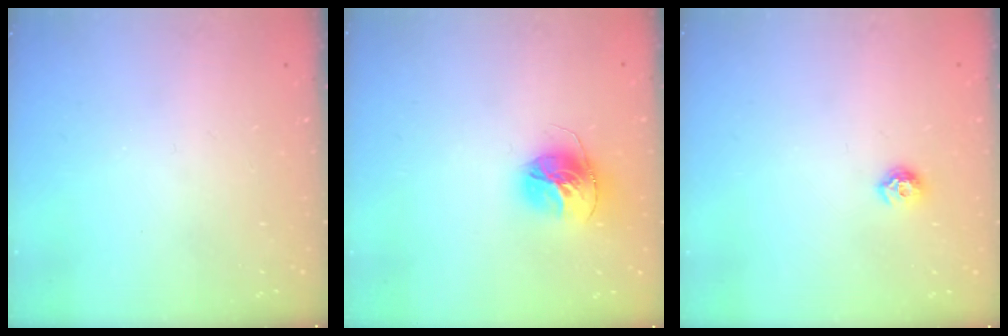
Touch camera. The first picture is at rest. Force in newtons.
{"total": 14.3, "press": 14.3, "slide": 1.5}
{"total": 6.4, "press": 6.3, "slide": 0.9}